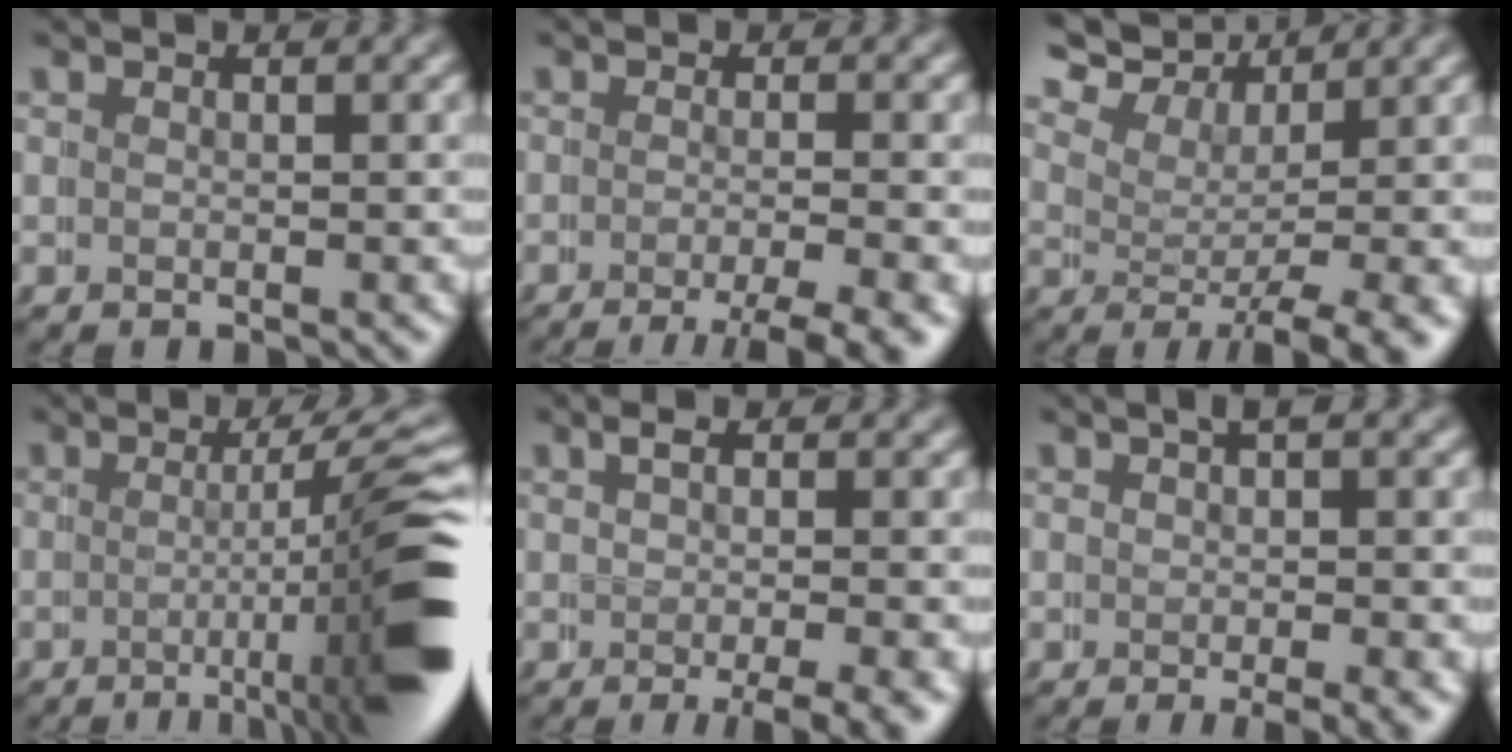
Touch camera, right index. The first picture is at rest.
{"total": 4.5, "force": [-2.9, 0.6, 3.4], "torque": [-0.039, -0.003, -0.048]}
{"total": 6.0, "force": [3.4, 2.5, 4.3], "torque": [-0.078, 0.016, 0.043]}
{"total": 9.8, "force": [-2.3, 1.5, 9.4], "torque": [-0.117, 0.001, -0.037]}
{"total": 4.0, "force": [-1.3, 1.2, 3.6], "torque": [-0.041, 0.006, -0.025]}
{"total": 3.1, "force": [-0.2, 0.9, 3.0], "torque": [-0.029, 0.013, -0.012]}